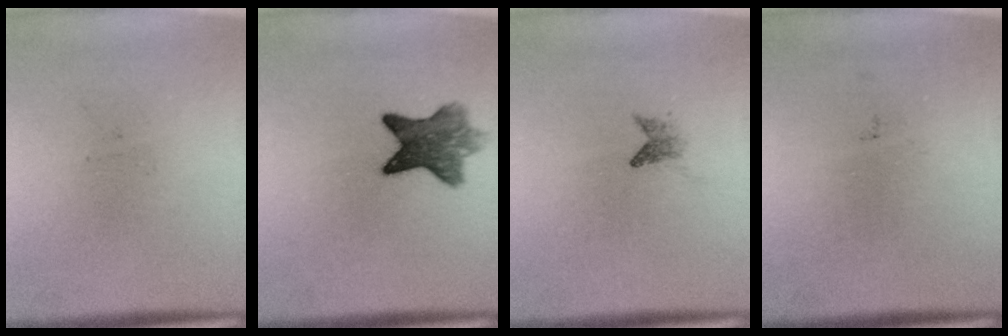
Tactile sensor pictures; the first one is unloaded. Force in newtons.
{"total": 7.3}
{"total": 1.2}
{"total": 0.0}